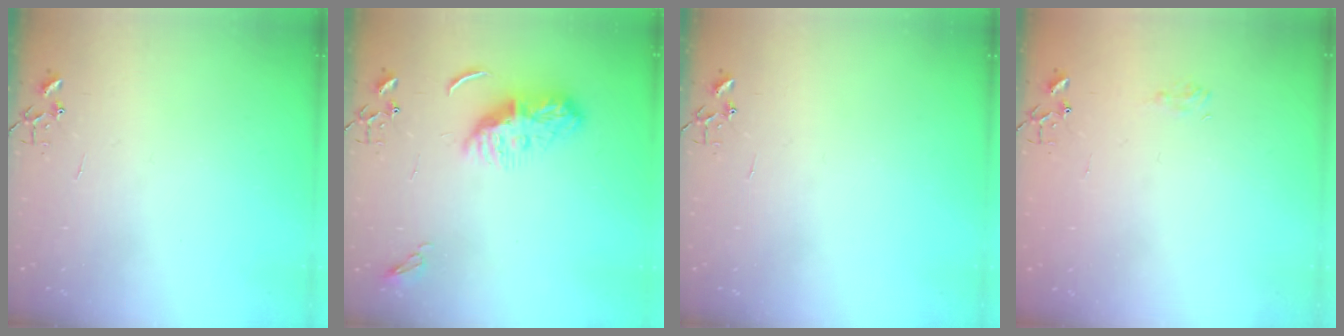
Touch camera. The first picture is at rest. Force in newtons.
{"total": 8.5, "press": 8.5, "slide": 0.3}
{"total": 0.0}
{"total": 6.9, "press": 6.8, "slide": 0.8}